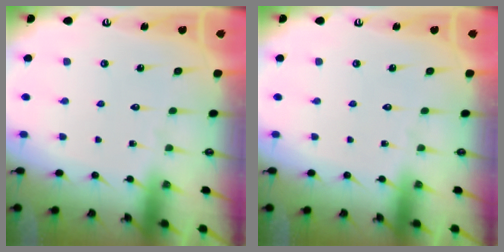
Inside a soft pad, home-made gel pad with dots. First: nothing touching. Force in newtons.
{"total": 0.0}